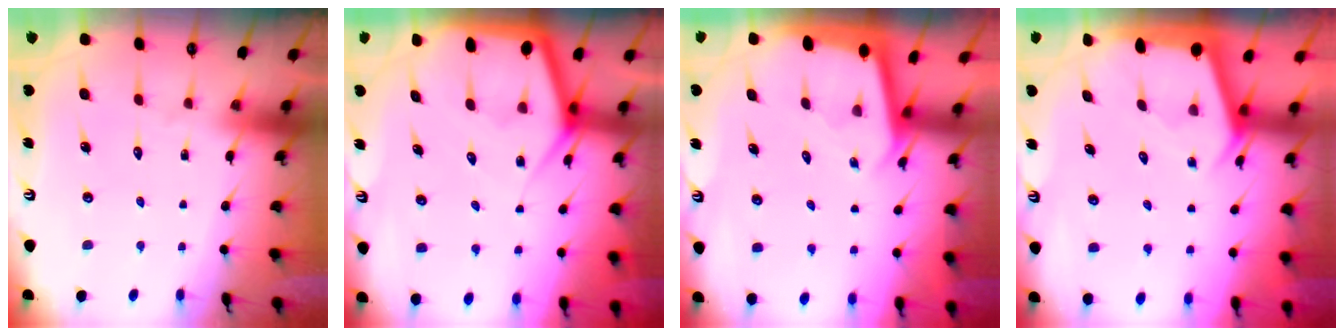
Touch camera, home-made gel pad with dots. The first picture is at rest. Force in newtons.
{"total": 5.3, "press": 5.2, "slide": 0.5}
{"total": 1.8, "press": 1.8, "slide": 0.0}
{"total": 2.4, "press": 2.4, "slide": 0.3}